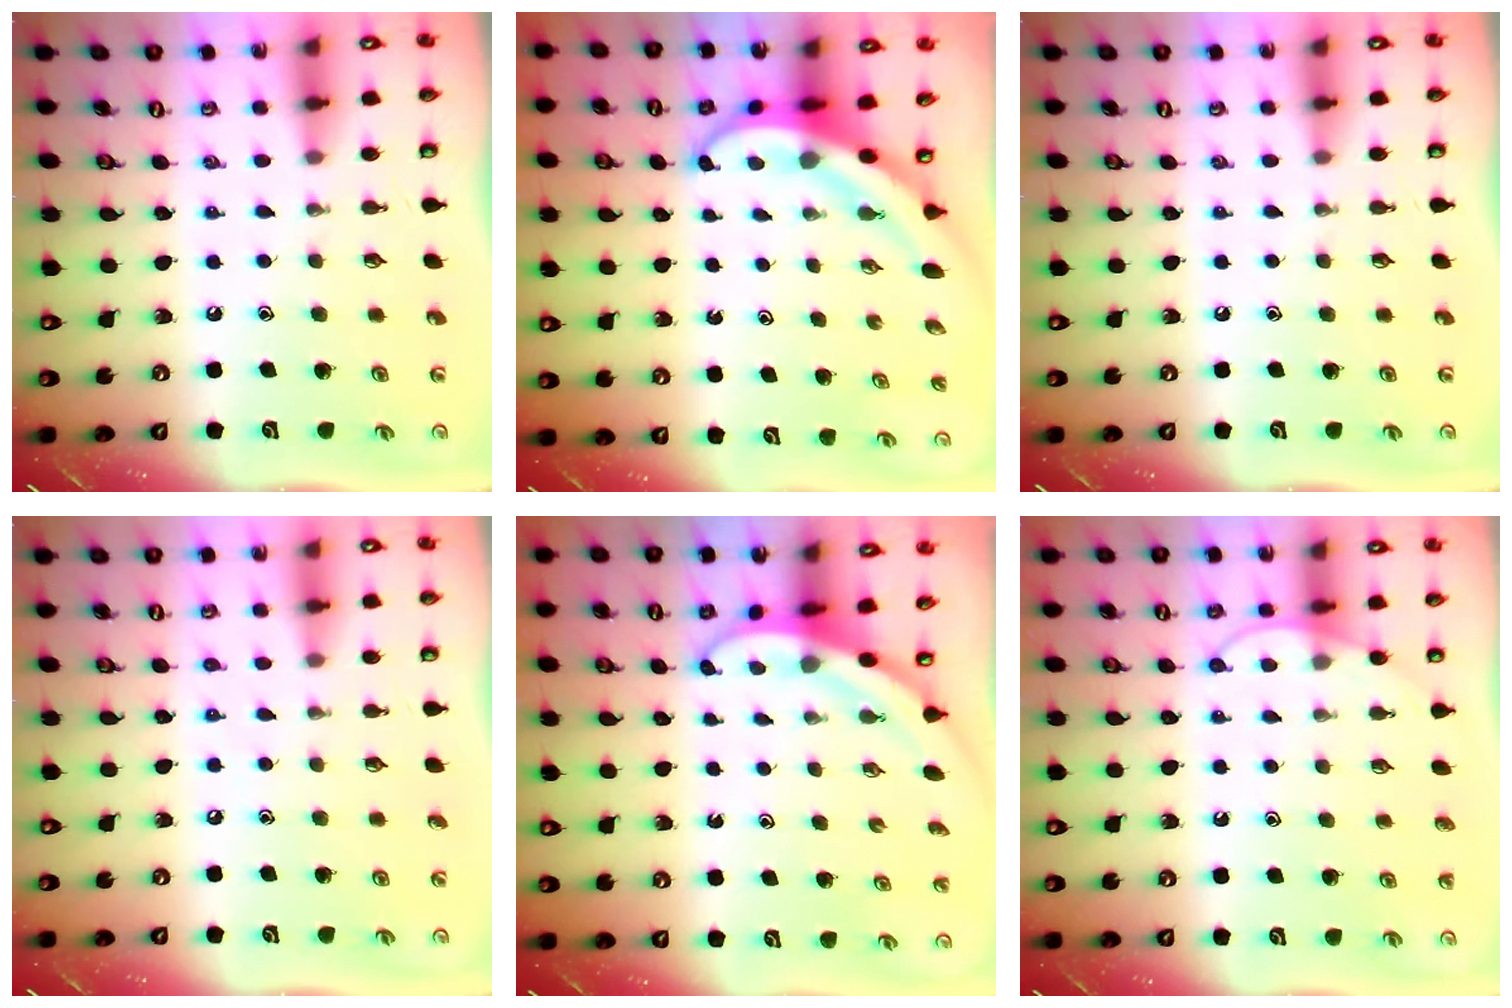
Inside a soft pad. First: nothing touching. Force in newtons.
{"total": 5.3, "press": 5.2, "slide": 0.7}
{"total": 0.0}
{"total": 3.4, "press": 3.4, "slide": 0.5}
{"total": 3.2, "press": 3.2, "slide": 0.1}
{"total": 6.6, "press": 6.6, "slide": 0.7}